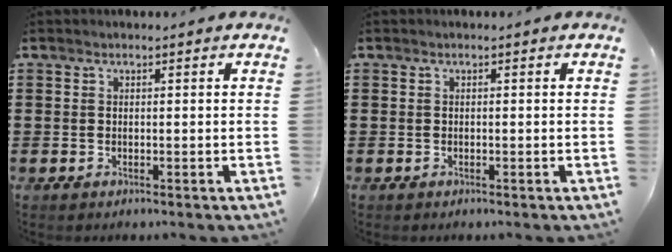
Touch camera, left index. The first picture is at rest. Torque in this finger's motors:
{"motor_torque": [-0.11, 0.11, 0.05, -0.01]}